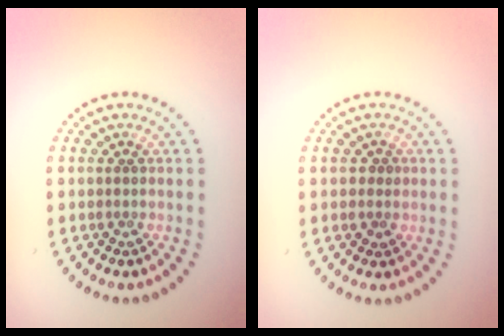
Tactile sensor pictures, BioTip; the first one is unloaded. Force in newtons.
{"total": 1.1, "press": 1.0, "slide": 0.3}